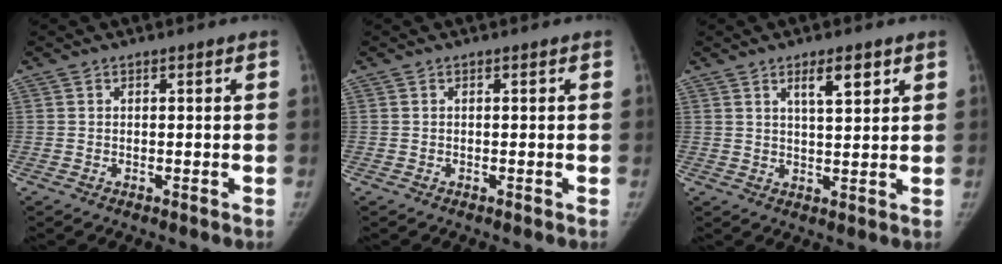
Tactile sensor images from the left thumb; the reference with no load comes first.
{"total": 0.0}
{"total": 5.4, "force": [3.0, 1.6, 4.2], "torque": [-0.058, -0.020, 0.050]}